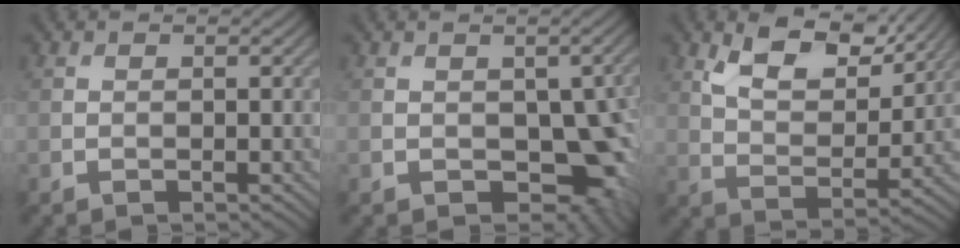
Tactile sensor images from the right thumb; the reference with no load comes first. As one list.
[{"total": 7.8, "force": [-1.3, 4.9, 5.9], "torque": [-0.091, -0.027, -0.009]}, {"total": 9.5, "force": [5.8, 4.3, 6.2], "torque": [-0.124, -0.004, 0.104]}]